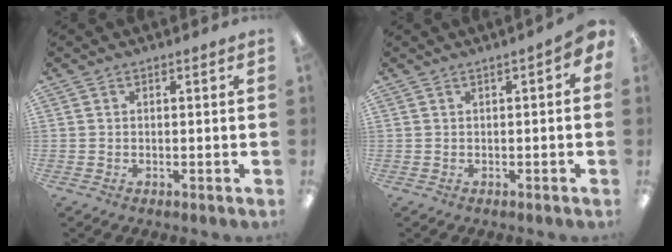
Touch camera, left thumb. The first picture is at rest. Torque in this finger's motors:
{"motor_torque": [0.40, 0.71, 0.91, -0.56, 0.01]}